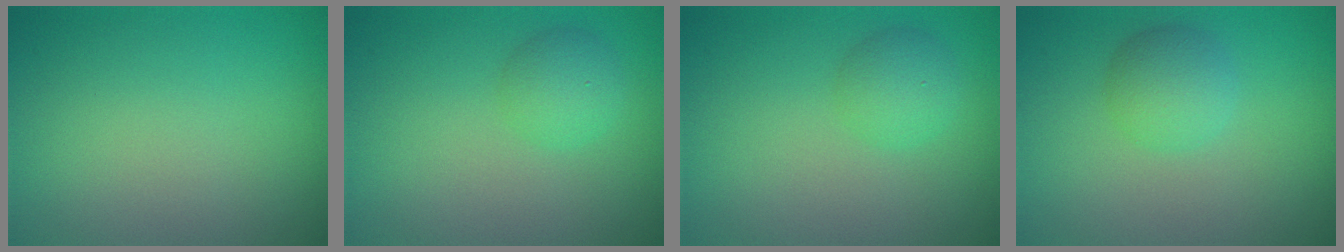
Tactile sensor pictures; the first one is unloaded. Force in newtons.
{"total": 2.0, "press": 2.0, "slide": 0.1}
{"total": 2.0, "press": 2.0, "slide": 0.1}
{"total": 2.6, "press": 2.6, "slide": 0.1}